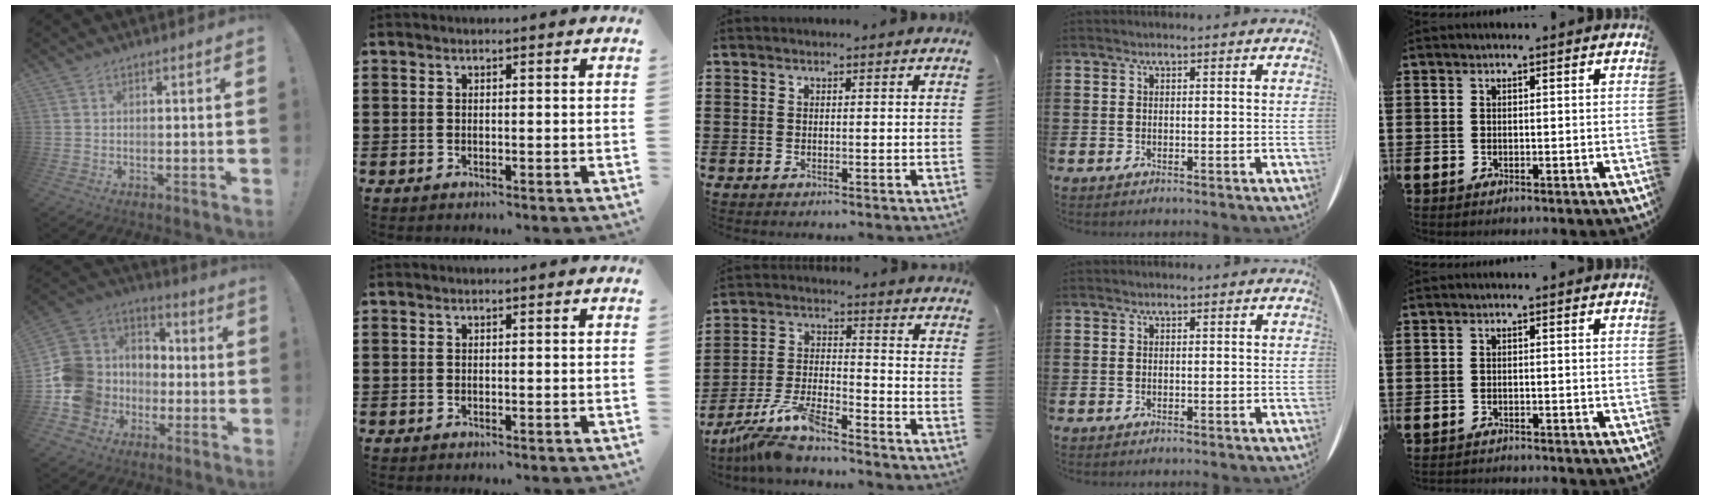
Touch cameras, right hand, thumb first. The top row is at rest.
{"thumb": {"total": 17.2, "force": [-4.5, 15.4, 6.2], "torque": [-0.117, 0.027, -0.047]}, "middle": {"total": 11.0, "force": [-9.7, -0.1, 5.3], "torque": [-0.125, -0.008, -0.200]}, "little": {"total": 1.0, "force": [-1.0, -0.1, -0.1], "torque": [-0.001, 0.000, -0.021]}}